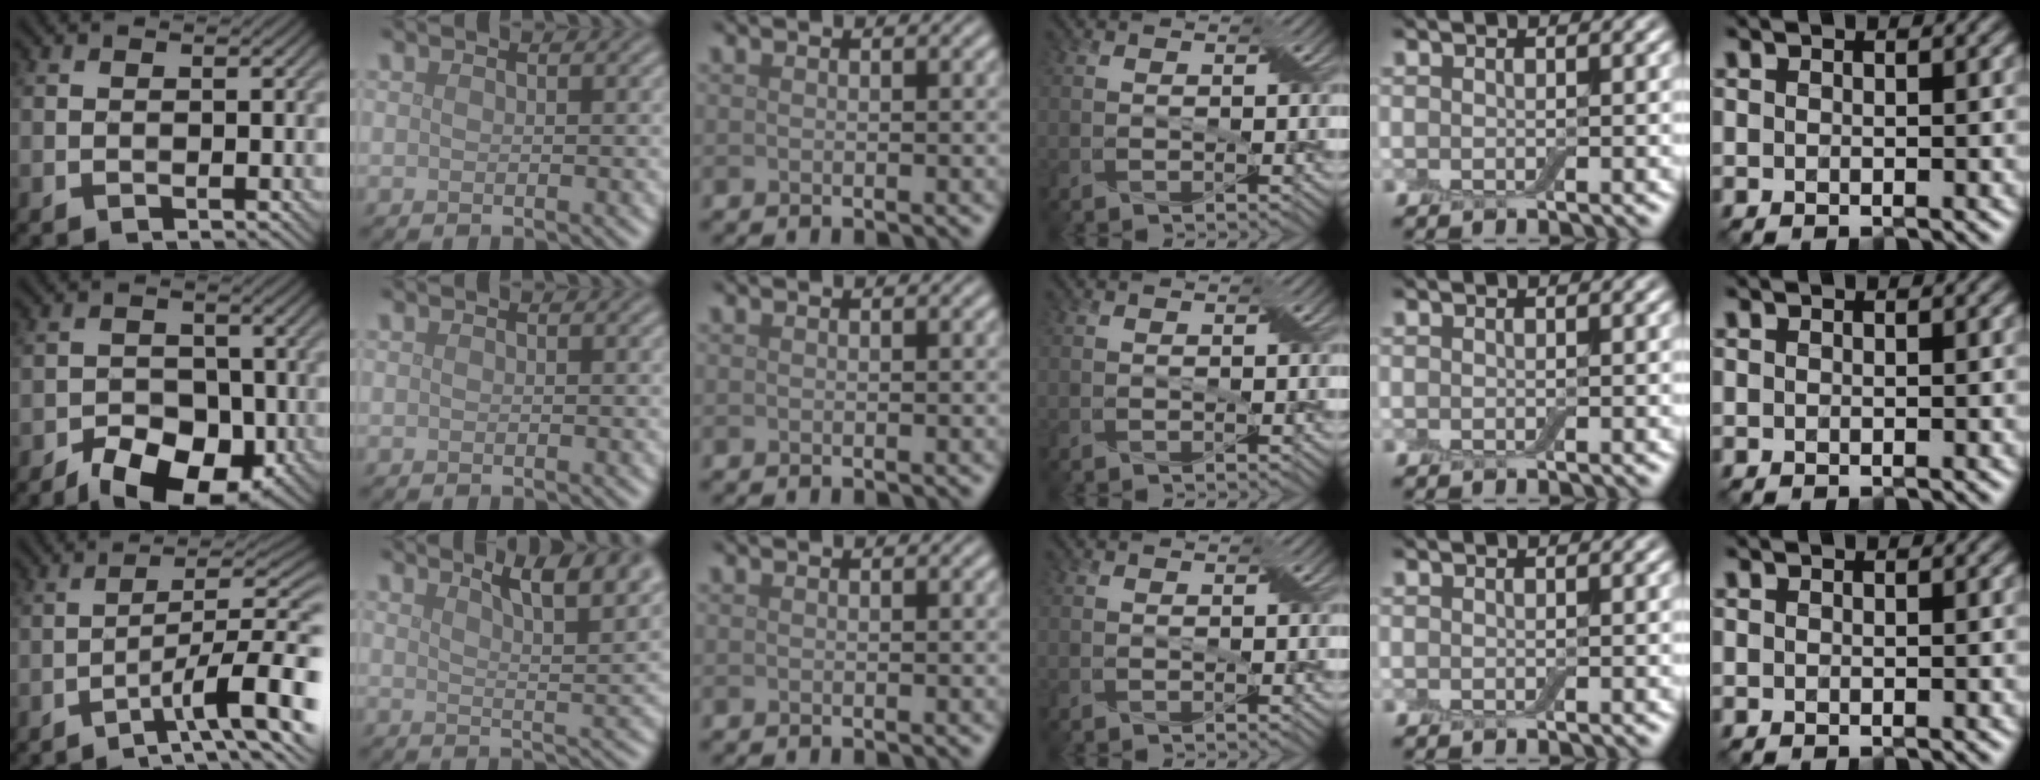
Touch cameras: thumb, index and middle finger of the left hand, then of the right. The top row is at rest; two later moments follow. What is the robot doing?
{"motion": "wrap", "object": "cling film"}